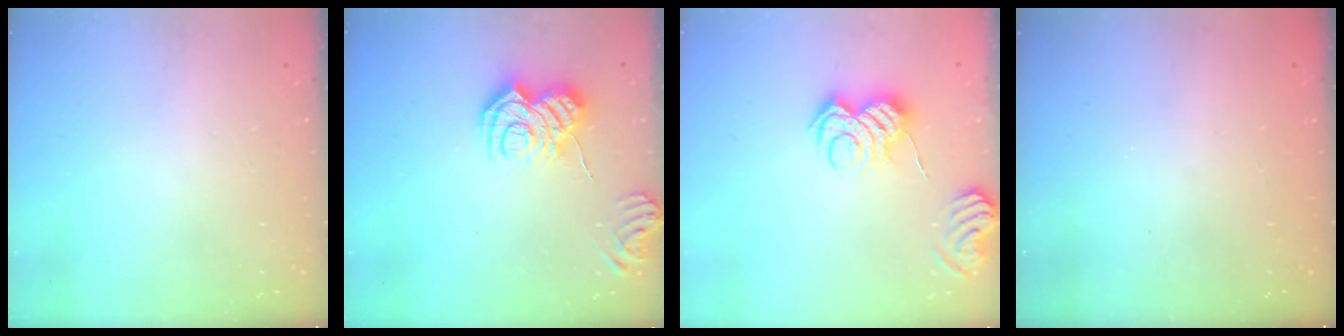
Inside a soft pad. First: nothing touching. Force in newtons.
{"total": 10.1, "press": 10.1, "slide": 0.9}
{"total": 9.7, "press": 9.6, "slide": 0.8}
{"total": 2.3, "press": 2.2, "slide": 0.8}